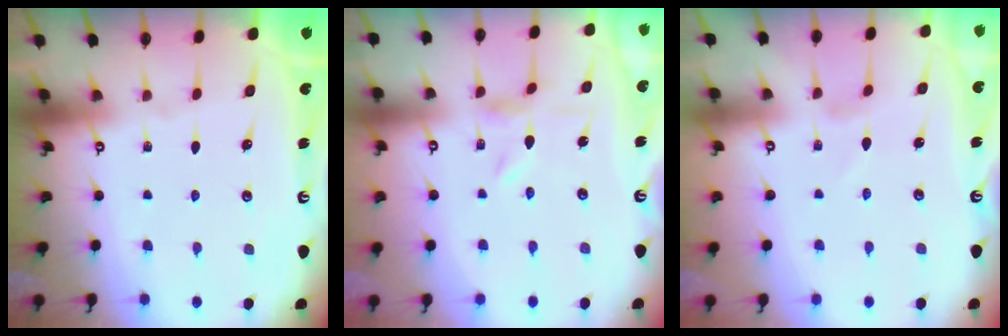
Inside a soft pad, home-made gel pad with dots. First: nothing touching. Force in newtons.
{"total": 0.8, "press": 0.8, "slide": 0.2}
{"total": 0.8, "press": 0.8, "slide": 0.2}